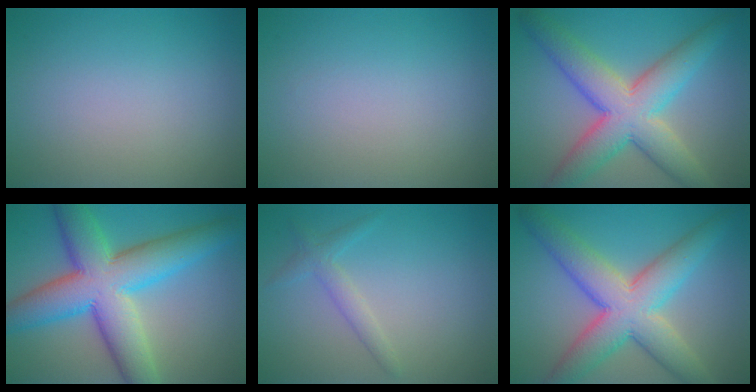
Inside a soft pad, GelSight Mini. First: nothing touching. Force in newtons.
{"total": 0.0}
{"total": 8.7, "press": 8.7, "slide": 0.2}
{"total": 11.0, "press": 11.0, "slide": 0.2}
{"total": 1.7, "press": 1.7, "slide": 0.1}
{"total": 8.7, "press": 8.7, "slide": 0.2}